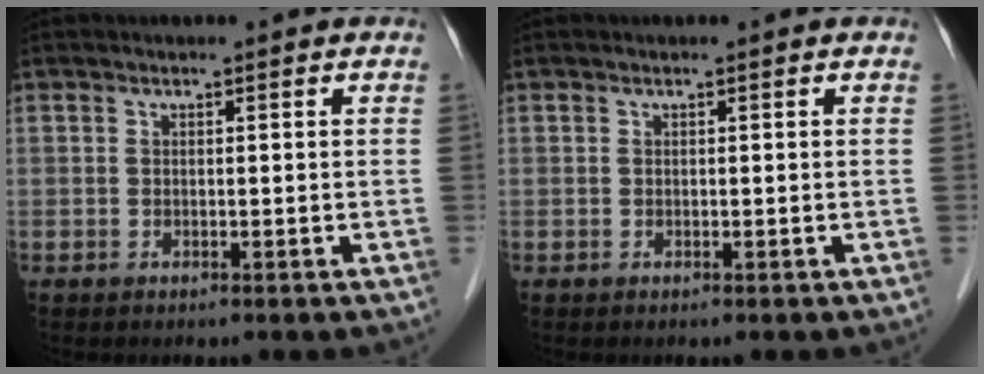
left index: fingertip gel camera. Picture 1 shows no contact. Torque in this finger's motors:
{"motor_torque": [-0.40, 0.03, 0.00, -0.01]}